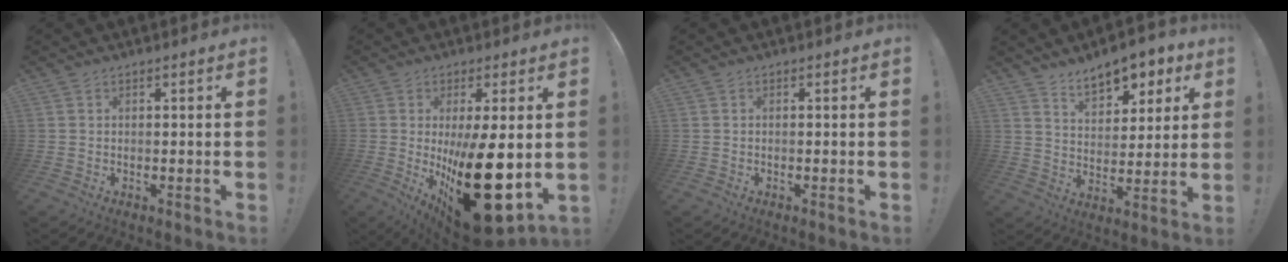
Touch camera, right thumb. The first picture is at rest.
{"total": 24.7, "force": [-2.7, 9.3, 22.8], "torque": [-0.341, -0.023, -0.023]}
{"total": 0.0}
{"total": 10.9, "force": [7.8, 5.4, 5.3], "torque": [-0.072, -0.051, 0.142]}